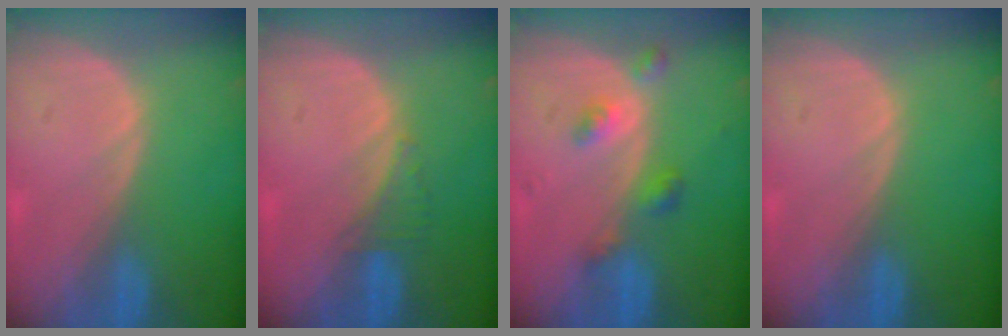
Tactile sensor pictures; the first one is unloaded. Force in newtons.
{"total": 1.9, "press": 1.8, "slide": 0.7}
{"total": 4.4, "press": 4.0, "slide": 2.0}
{"total": 0.0}